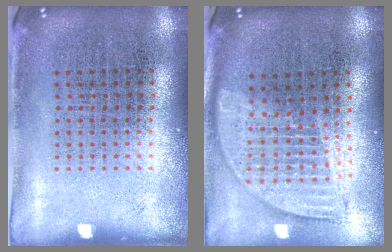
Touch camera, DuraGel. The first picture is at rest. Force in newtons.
{"total": 1.8, "press": 1.5, "slide": 1.0}